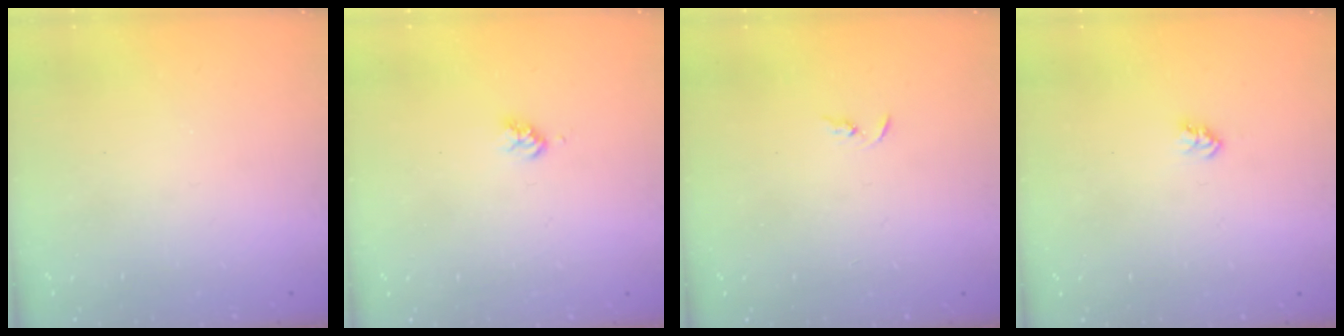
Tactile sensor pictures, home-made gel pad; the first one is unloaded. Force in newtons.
{"total": 3.2, "press": 3.2, "slide": 0.4}
{"total": 2.4, "press": 2.3, "slide": 0.2}
{"total": 2.7, "press": 2.7, "slide": 0.4}